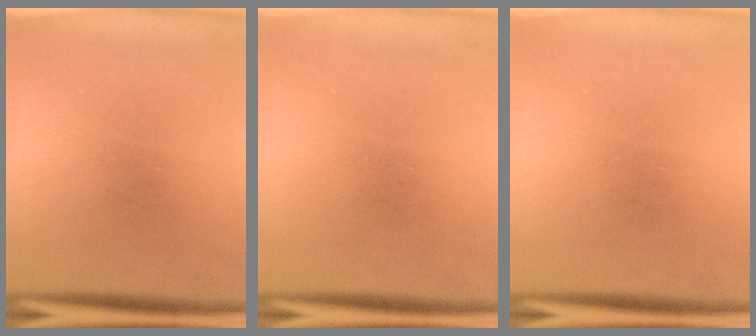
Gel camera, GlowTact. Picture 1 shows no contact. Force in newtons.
{"total": 0.0}
{"total": 0.0}